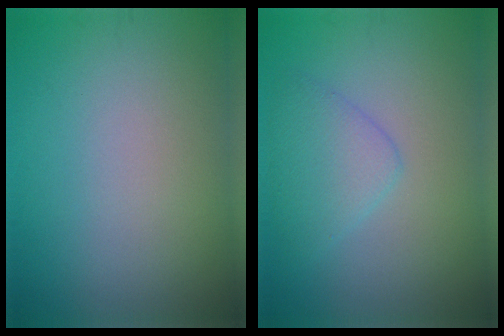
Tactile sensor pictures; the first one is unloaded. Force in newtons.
{"total": 3.0, "press": 3.0, "slide": 0.0}